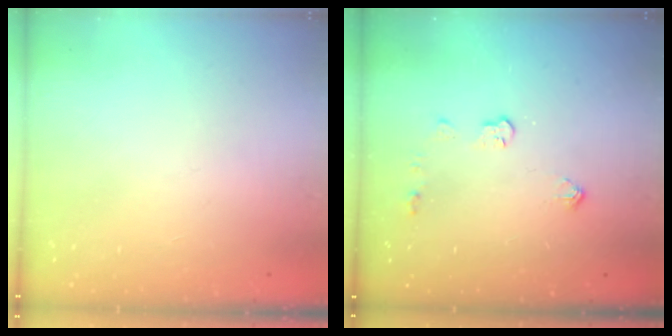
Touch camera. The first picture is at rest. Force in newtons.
{"total": 5.1, "press": 5.1, "slide": 0.1}